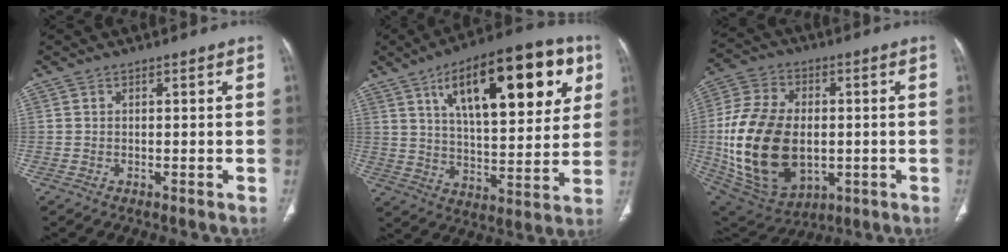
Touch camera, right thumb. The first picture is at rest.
{"total": 25.7, "force": [10.6, 10.1, 21.1], "torque": [-0.277, -0.013, 0.164]}
{"total": 24.0, "force": [-1.6, 15.7, 18.1], "torque": [-0.348, -0.004, -0.007]}